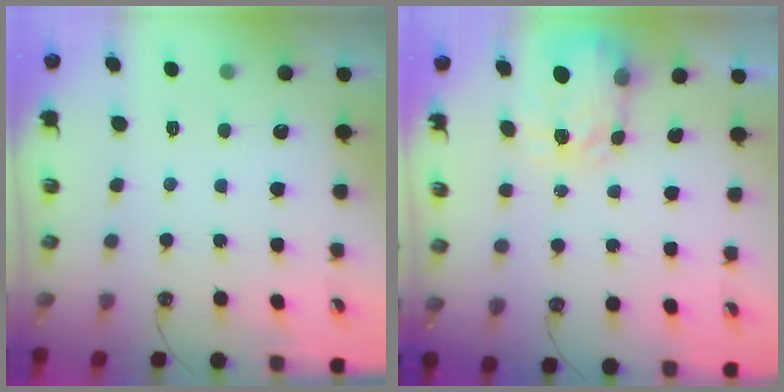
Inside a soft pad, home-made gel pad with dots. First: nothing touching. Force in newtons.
{"total": 3.8, "press": 3.8, "slide": 0.6}